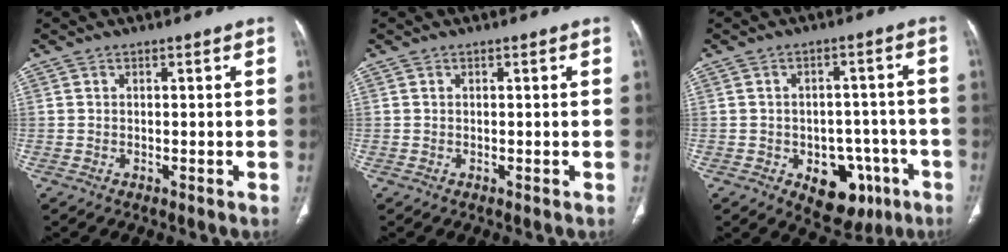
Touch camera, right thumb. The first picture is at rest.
{"total": 0.0}
{"total": 11.7, "force": [-5.1, 7.8, 7.2], "torque": [-0.055, 0.035, -0.057]}